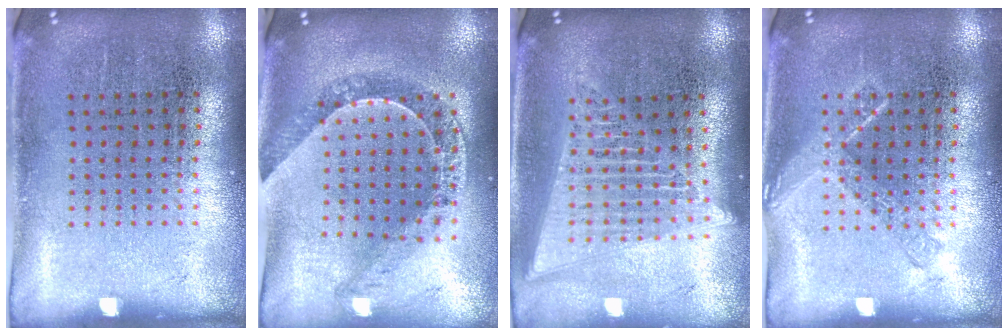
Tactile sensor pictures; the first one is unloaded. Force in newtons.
{"total": 1.2, "press": 1.2, "slide": 0.2}
{"total": 2.0, "press": 1.8, "slide": 1.0}
{"total": 1.9, "press": 1.9, "slide": 0.3}